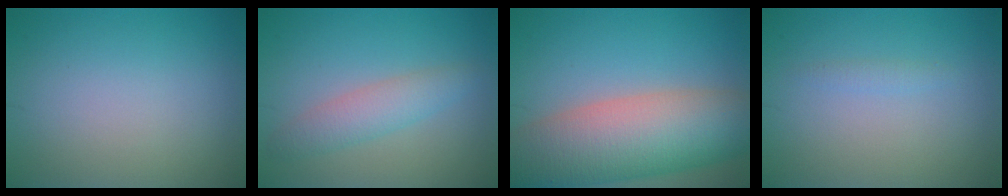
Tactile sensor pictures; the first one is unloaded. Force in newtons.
{"total": 2.9, "press": 2.9, "slide": 0.1}
{"total": 11.8, "press": 11.8, "slide": 0.6}
{"total": 0.7, "press": 0.7, "slide": 0.1}